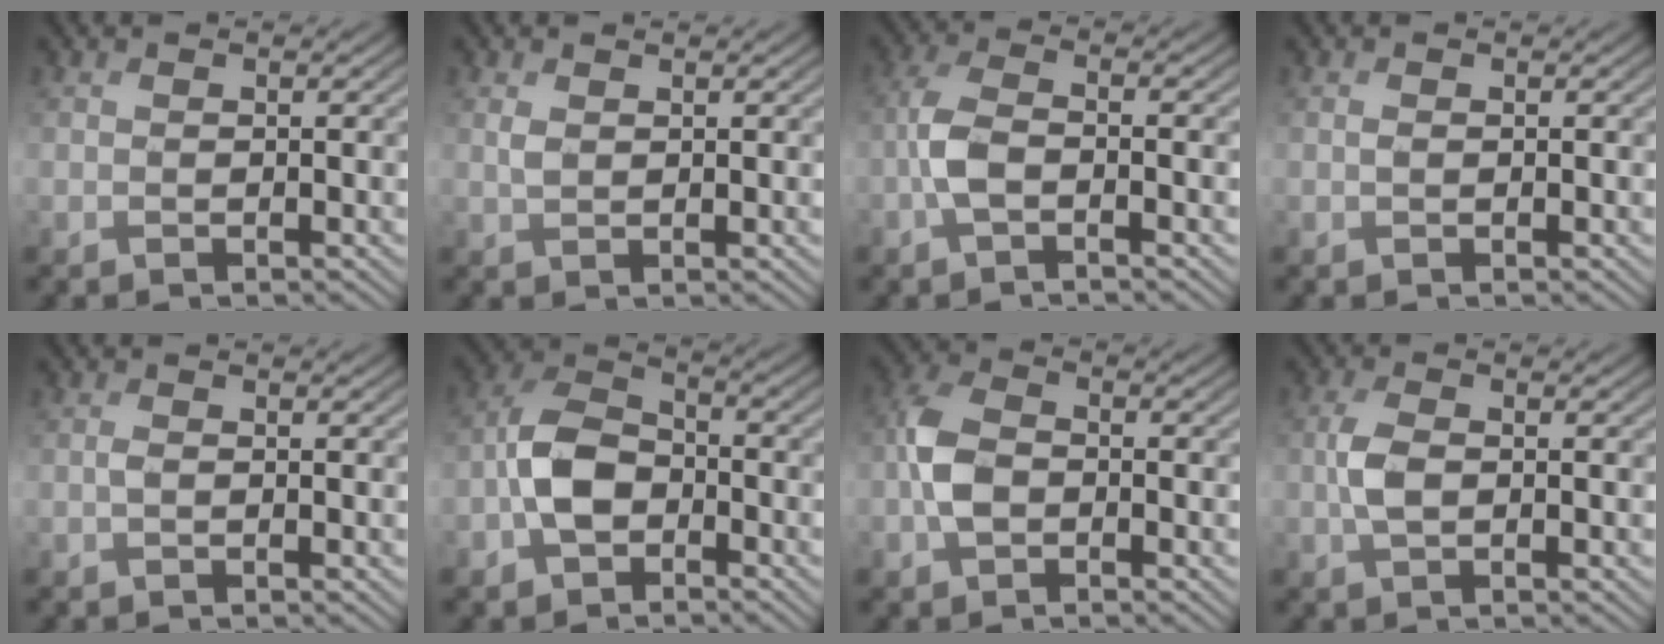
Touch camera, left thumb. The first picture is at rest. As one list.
[{"total": 1.4, "force": [1.1, 0.4, 0.8], "torque": [-0.021, 0.007, 0.025]}, {"total": 3.7, "force": [-1.1, 1.2, 3.3], "torque": [-0.080, 0.011, -0.035]}, {"total": 0.6, "force": [0.5, 0.0, 0.3], "torque": [-0.007, 0.004, 0.009]}, {"total": 0.6, "force": [0.2, 0.0, 0.6], "torque": [-0.016, 0.006, 0.002]}, {"total": 6.2, "force": [-2.2, 4.0, 4.3], "torque": [-0.088, 0.015, -0.058]}, {"total": 4.9, "force": [-1.0, 3.1, 3.6], "torque": [-0.084, 0.009, -0.029]}, {"total": 3.2, "force": [0.1, 1.4, 2.9], "torque": [-0.069, 0.008, -0.001]}]